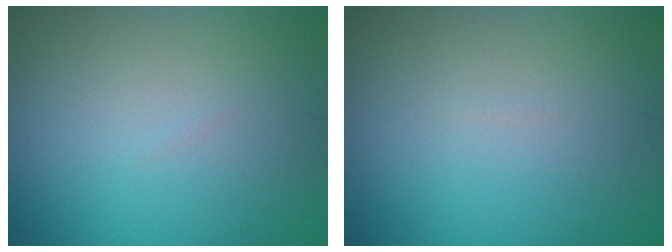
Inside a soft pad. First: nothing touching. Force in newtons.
{"total": 0.0}